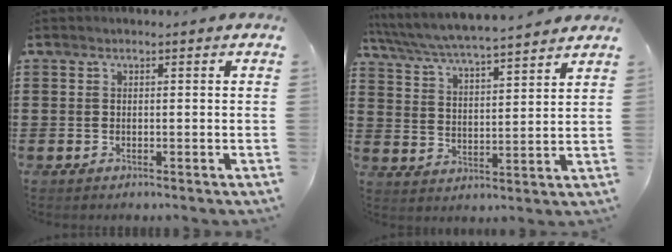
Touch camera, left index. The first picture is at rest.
{"total": 5.0, "force": [4.8, -0.2, 1.4], "torque": [-0.051, -0.034, 0.079]}